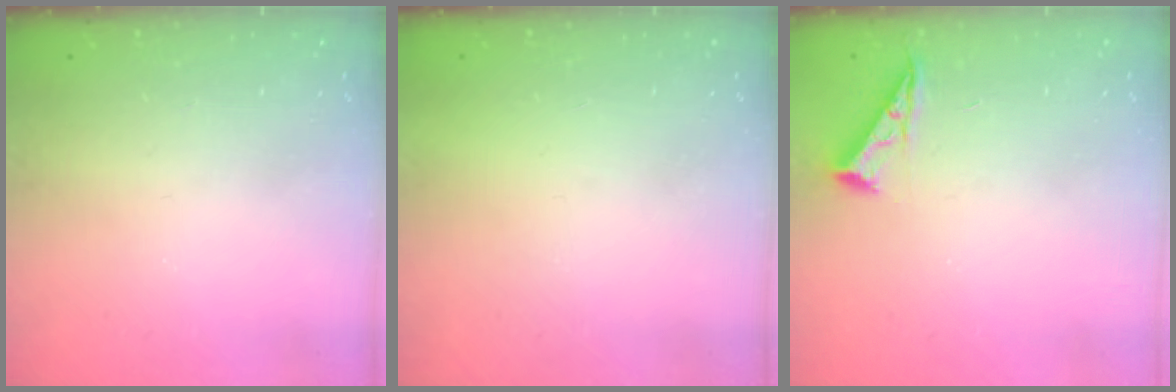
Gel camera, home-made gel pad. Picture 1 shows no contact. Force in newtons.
{"total": 1.5, "press": 1.5, "slide": 0.1}
{"total": 5.0, "press": 5.0, "slide": 0.7}